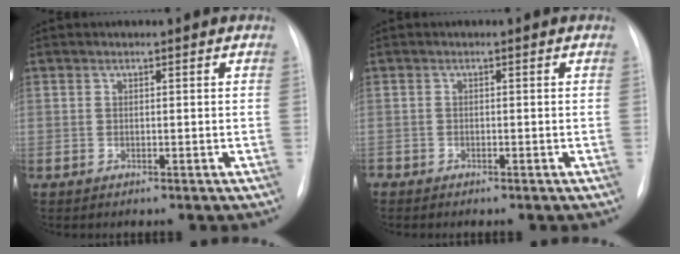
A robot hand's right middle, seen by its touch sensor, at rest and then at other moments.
{"total": 0.9, "force": [-0.8, 0.3, 0.1], "torque": [-0.002, 0.001, -0.014]}